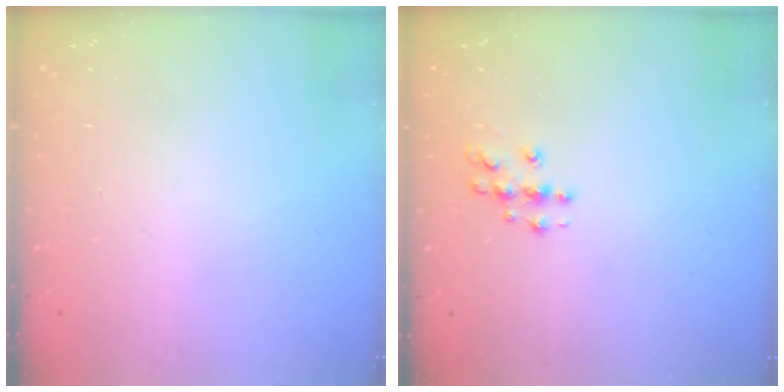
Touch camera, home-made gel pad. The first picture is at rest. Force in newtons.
{"total": 5.2, "press": 5.1, "slide": 0.5}